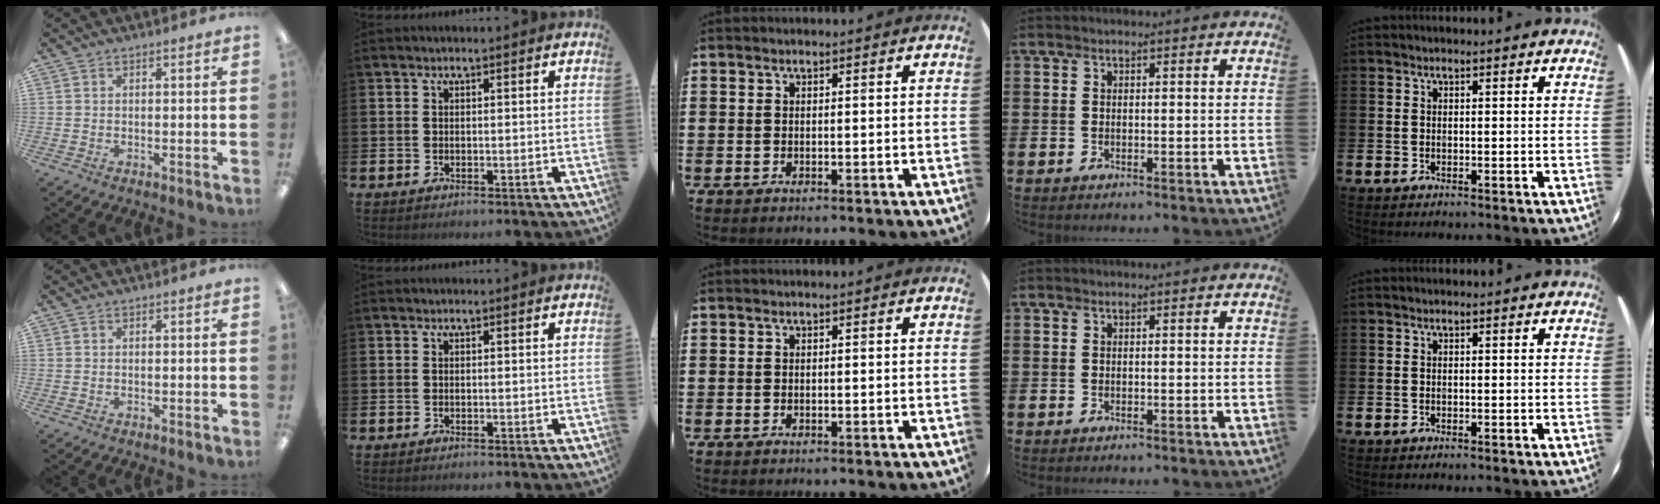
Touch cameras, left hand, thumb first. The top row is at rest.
{}